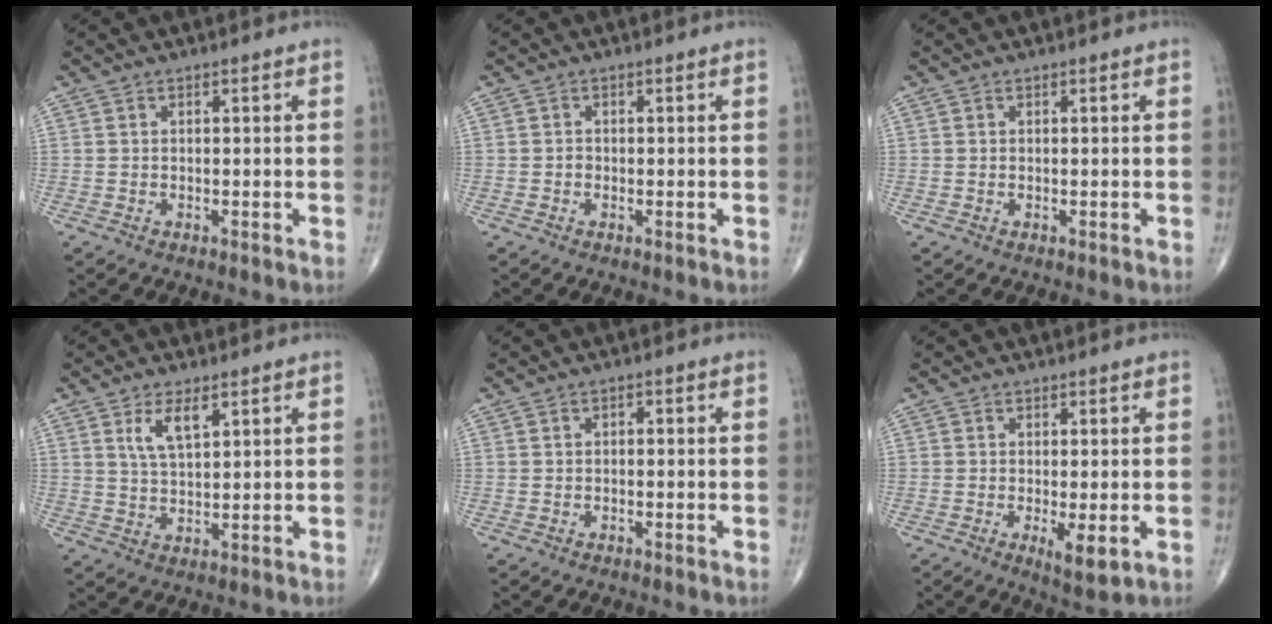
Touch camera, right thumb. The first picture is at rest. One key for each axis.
{"total": 0.6, "fx": -0.2, "fy": 0.5, "fz": 0.3, "tx": -0.004, "ty": 0.001, "tz": -0.005}
{"total": 0.0}
{"total": 5.6, "fx": 2.8, "fy": 2.2, "fz": 4.3, "tx": -0.078, "ty": -0.014, "tz": 0.057}
{"total": 0.6, "fx": -0.2, "fy": 0.4, "fz": 0.4, "tx": 0.002, "ty": 0.005, "tz": -0.009}
{"total": 4.5, "fx": -1.0, "fy": 1.4, "fz": 4.1, "tx": -0.068, "ty": -0.015, "tz": -0.014}